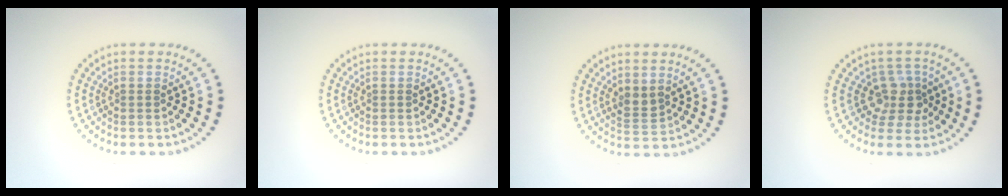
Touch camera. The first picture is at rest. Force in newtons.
{"total": 0.0}
{"total": 1.5, "press": 1.3, "slide": 0.7}
{"total": 2.8, "press": 2.2, "slide": 1.8}